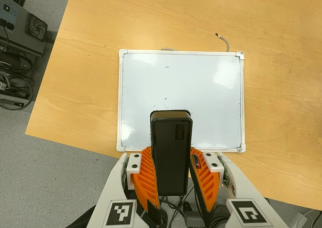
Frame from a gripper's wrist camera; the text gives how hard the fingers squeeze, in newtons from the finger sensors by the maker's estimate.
{"total": 7.1, "left": 6.2, "right": 7.9}